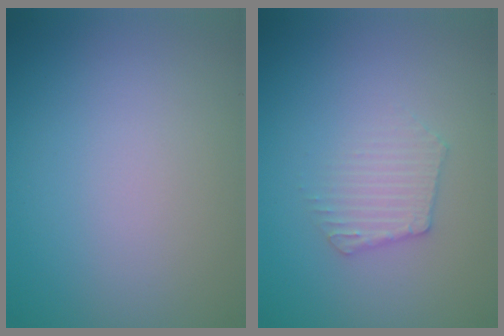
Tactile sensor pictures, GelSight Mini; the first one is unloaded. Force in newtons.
{"total": 2.4, "press": 2.4, "slide": 0.3}